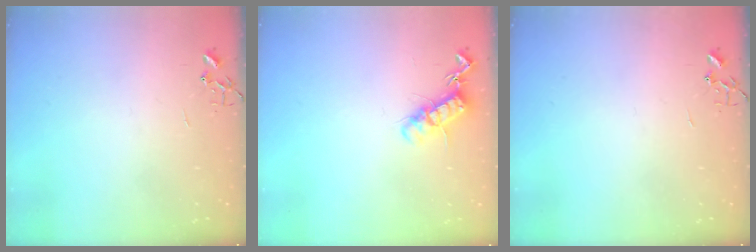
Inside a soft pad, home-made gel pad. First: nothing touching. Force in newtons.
{"total": 12.5, "press": 12.5, "slide": 0.4}
{"total": 0.0}